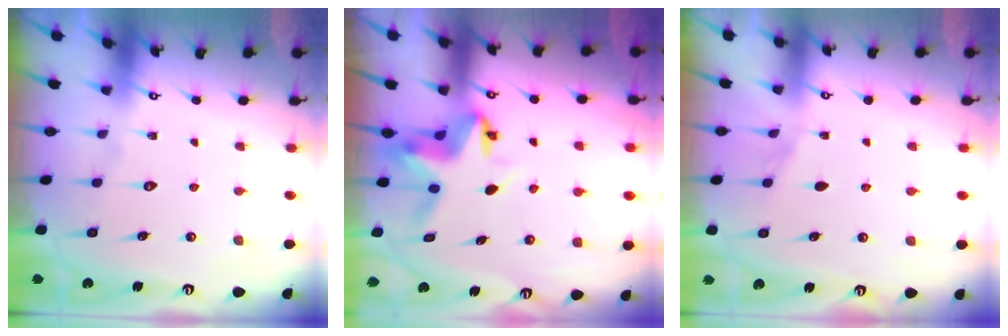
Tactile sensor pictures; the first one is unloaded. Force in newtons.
{"total": 4.7, "press": 4.7, "slide": 0.2}
{"total": 4.5, "press": 3.8, "slide": 2.4}